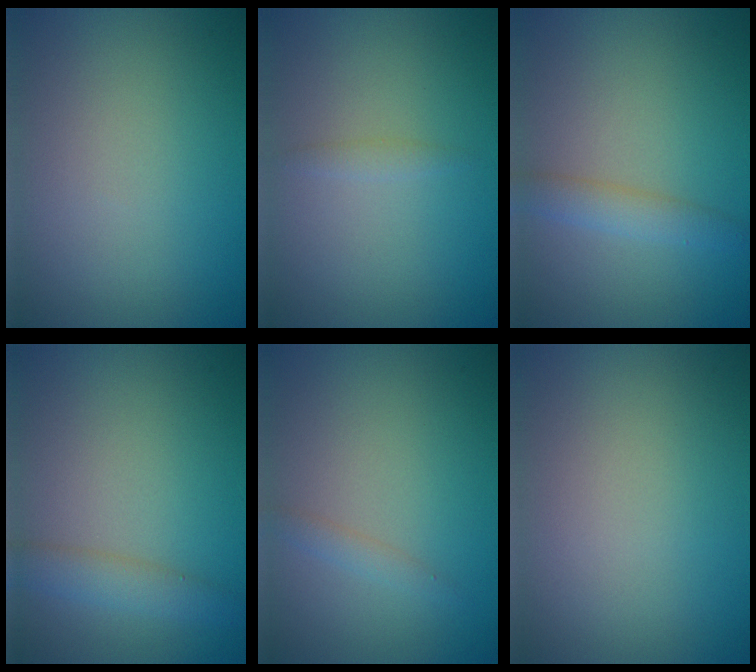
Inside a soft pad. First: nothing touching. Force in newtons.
{"total": 0.7, "press": 0.7, "slide": 0.0}
{"total": 2.2, "press": 2.2, "slide": 0.1}
{"total": 2.5, "press": 2.5, "slide": 0.1}
{"total": 1.1, "press": 1.1, "slide": 0.1}
{"total": 0.0}